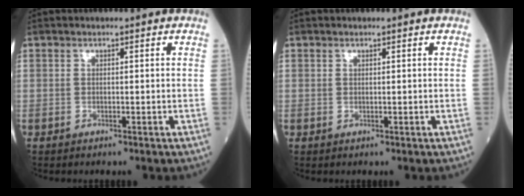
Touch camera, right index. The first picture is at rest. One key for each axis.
{"total": 0.0}